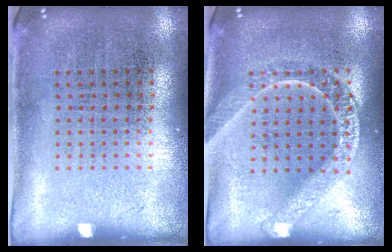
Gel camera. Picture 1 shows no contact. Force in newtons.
{"total": 1.6, "press": 1.6, "slide": 0.1}